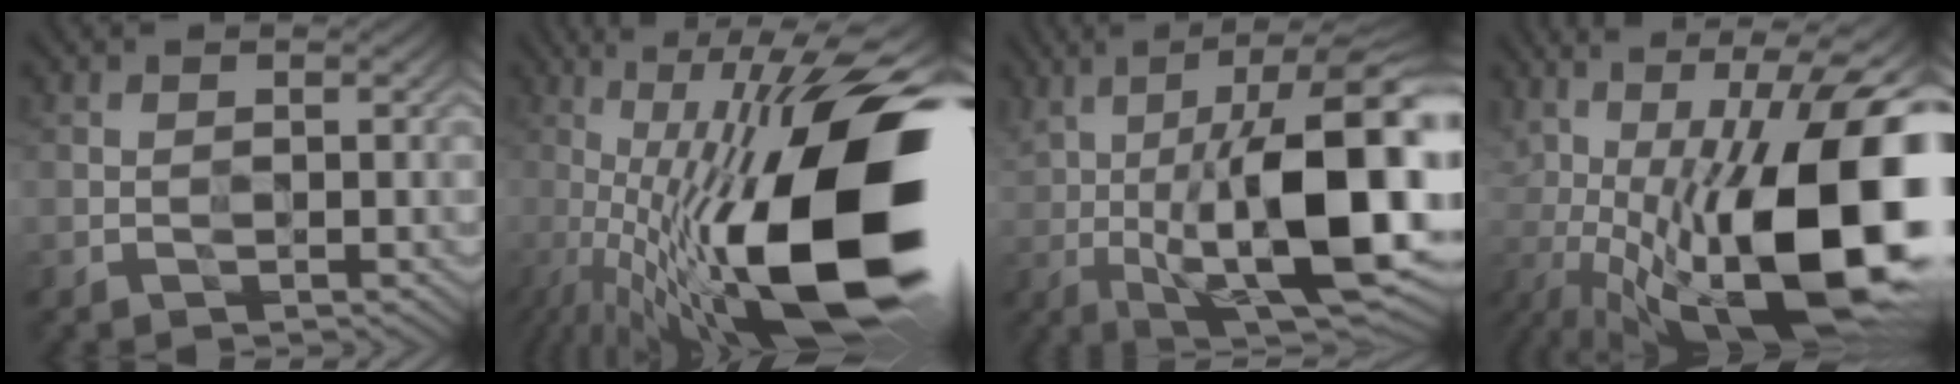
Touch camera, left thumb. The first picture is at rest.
{"total": 19.5, "force": [-3.6, 5.9, 18.2], "torque": [-0.312, 0.020, -0.066]}
{"total": 19.9, "force": [0.5, 6.6, 18.8], "torque": [-0.292, 0.025, 0.011]}
{"total": 21.5, "force": [-2.8, 8.8, 19.4], "torque": [-0.307, 0.019, -0.065]}